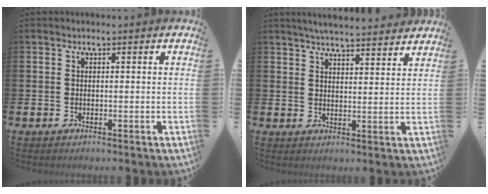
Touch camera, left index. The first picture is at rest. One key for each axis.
{"total": 4.9, "fx": 4.8, "fy": 0.1, "fz": 0.9, "tx": -0.020, "ty": -0.027, "tz": 0.085}